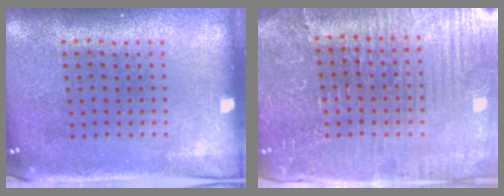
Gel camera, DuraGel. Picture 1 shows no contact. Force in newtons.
{"total": 4.4, "press": 4.2, "slide": 1.2}